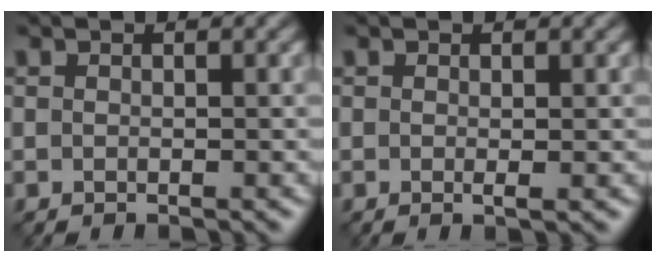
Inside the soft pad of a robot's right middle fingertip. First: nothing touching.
{"total": 0.7, "force": [0.0, 0.0, 0.7], "torque": [-0.014, -0.001, -0.002]}